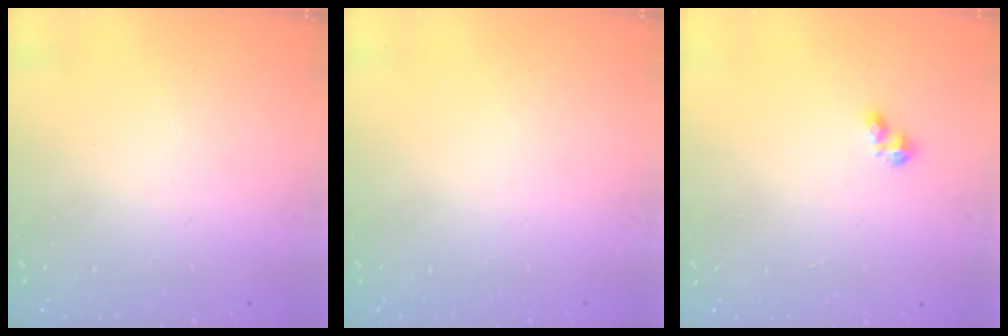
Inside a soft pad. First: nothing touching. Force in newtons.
{"total": 0.0}
{"total": 2.8, "press": 2.8, "slide": 0.4}